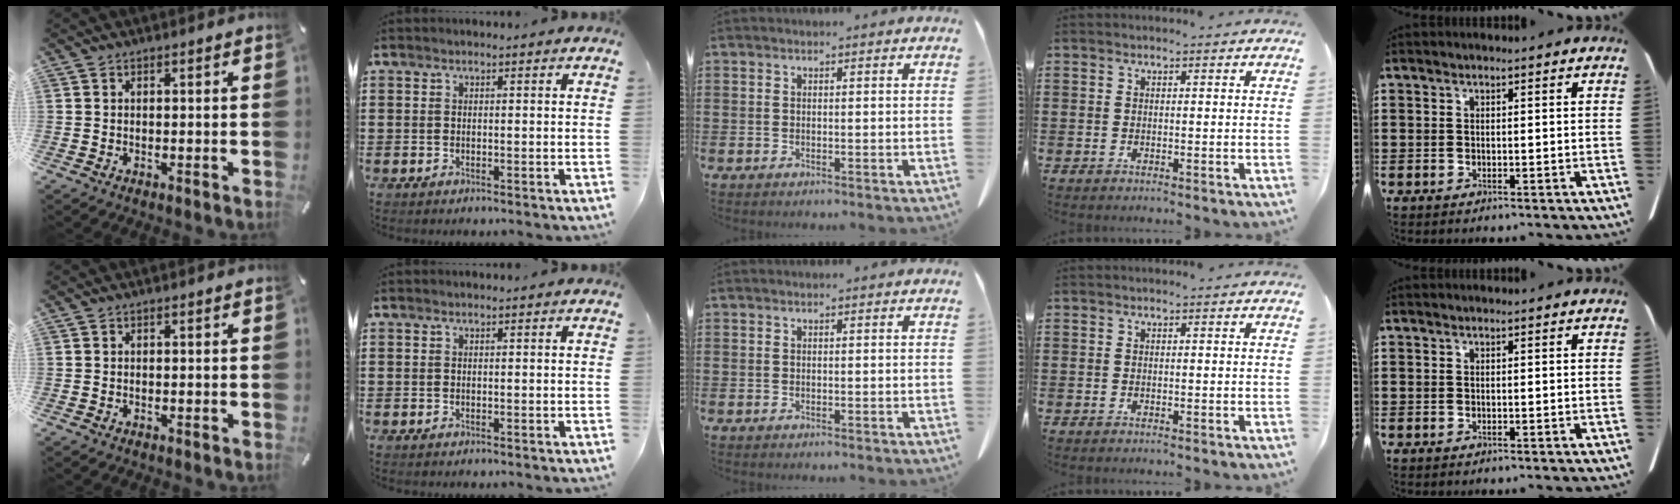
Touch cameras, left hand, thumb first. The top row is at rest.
{}